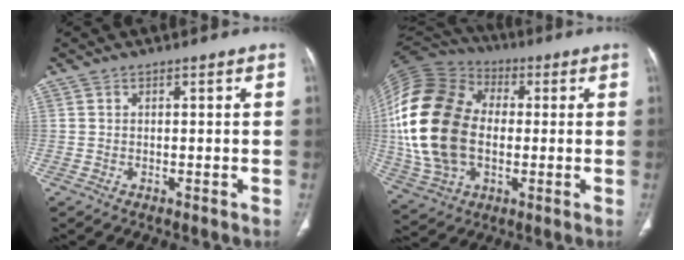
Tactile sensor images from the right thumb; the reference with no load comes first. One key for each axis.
{"total": 25.3, "fx": 0.3, "fy": 17.0, "fz": 18.7, "tx": -0.393, "ty": 0.012, "tz": 0.009}